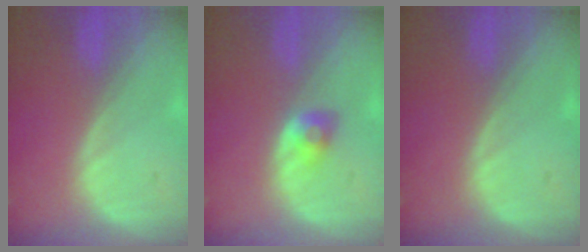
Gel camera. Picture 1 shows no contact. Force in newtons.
{"total": 2.8, "press": 2.5, "slide": 1.3}
{"total": 0.0}